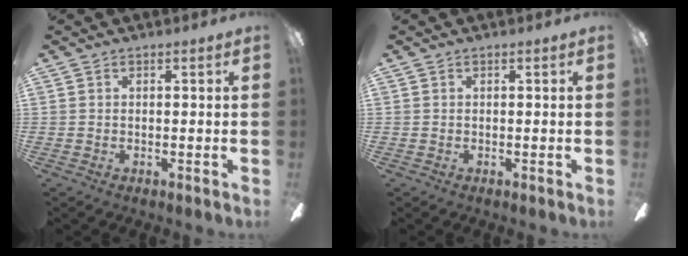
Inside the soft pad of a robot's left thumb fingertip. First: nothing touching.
{"total": 0.0}